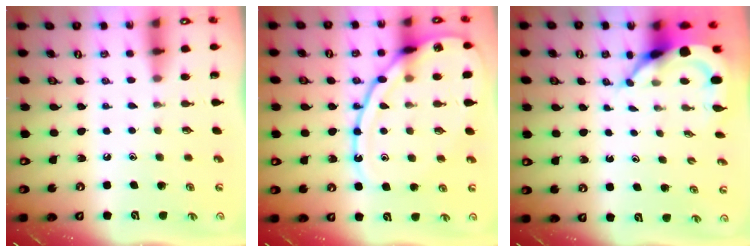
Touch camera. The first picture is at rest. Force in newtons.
{"total": 16.4, "press": 16.3, "slide": 1.6}
{"total": 5.5, "press": 5.4, "slide": 0.6}